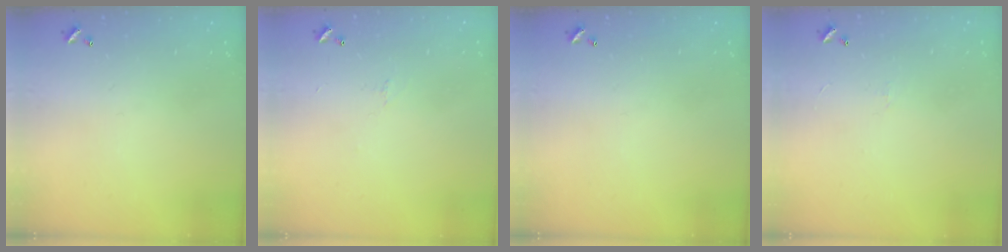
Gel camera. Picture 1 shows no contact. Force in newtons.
{"total": 0.6, "press": 0.4, "slide": 0.5}
{"total": 0.0}
{"total": 0.7, "press": 0.3, "slide": 0.7}